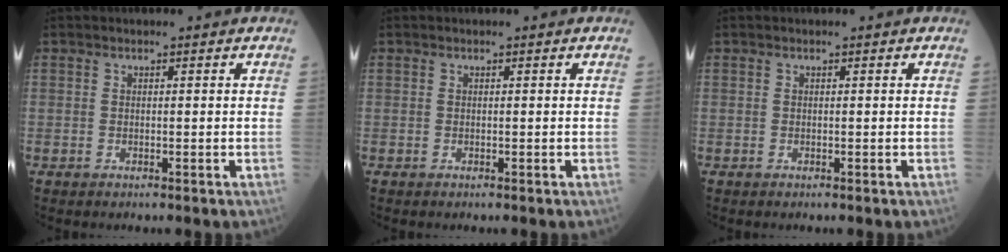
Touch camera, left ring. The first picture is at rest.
{"total": 0.0}
{"total": 0.0}